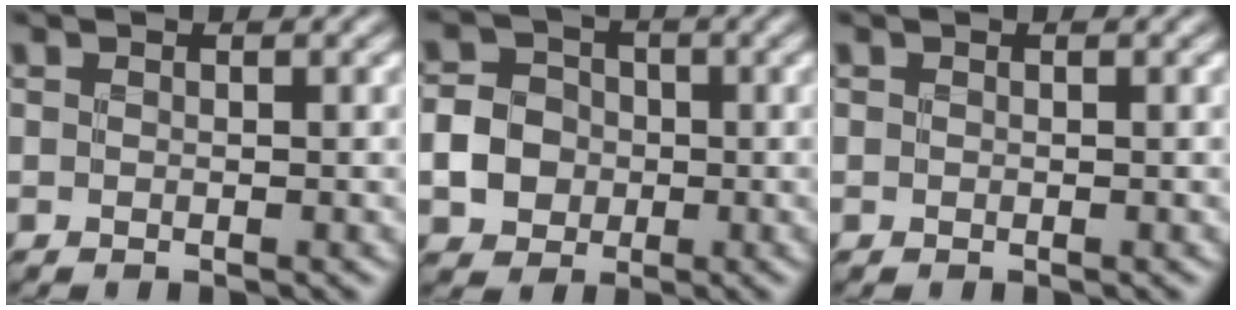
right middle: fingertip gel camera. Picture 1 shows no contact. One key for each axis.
{"total": 4.0, "fx": -0.8, "fy": 3.6, "fz": 1.7, "tx": -0.030, "ty": 0.004, "tz": -0.020}
{"total": 0.0}